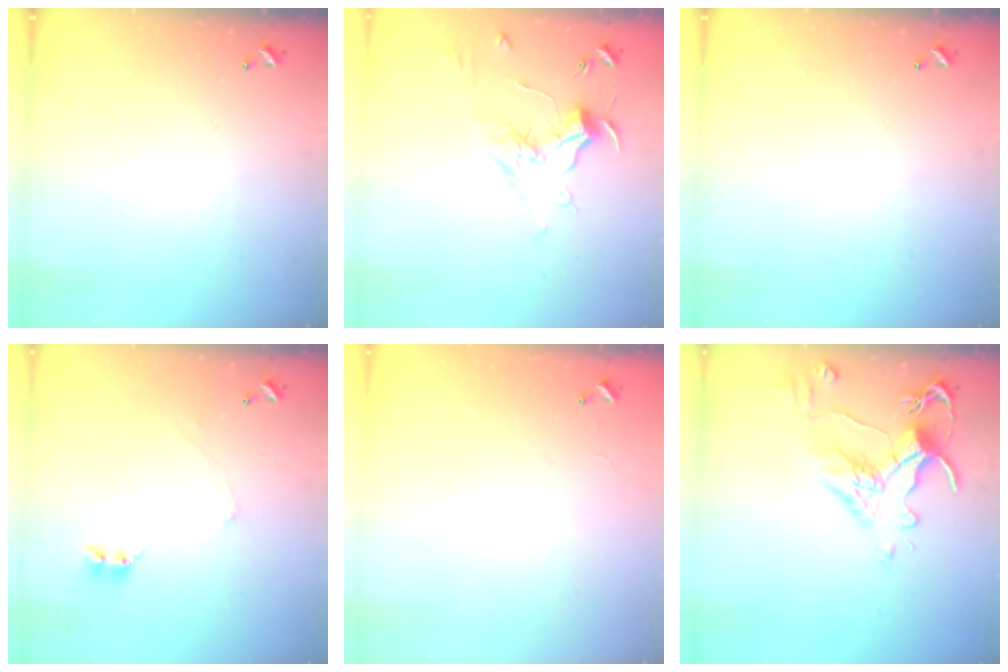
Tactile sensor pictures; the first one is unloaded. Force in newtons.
{"total": 1.8, "press": 1.7, "slide": 0.7}
{"total": 0.0}
{"total": 0.6, "press": 0.3, "slide": 0.5}
{"total": 9.3, "press": 9.3, "slide": 0.6}
{"total": 6.2, "press": 6.0, "slide": 1.6}